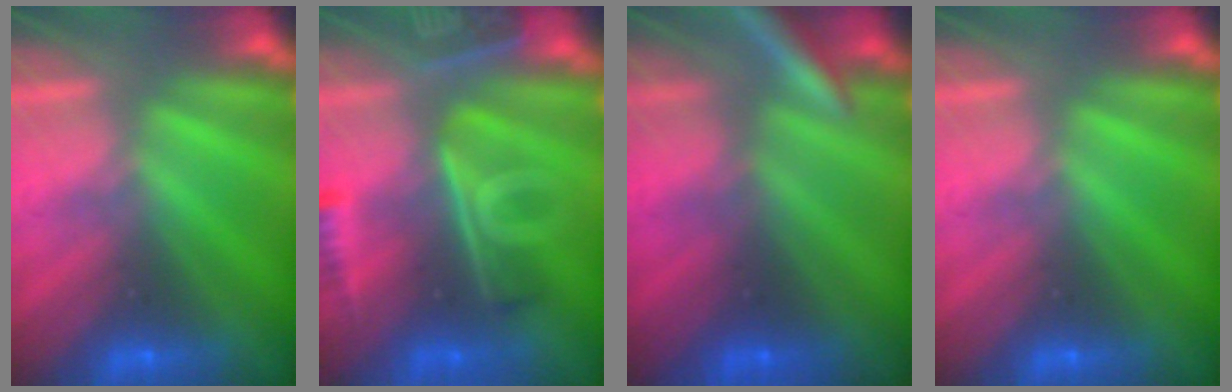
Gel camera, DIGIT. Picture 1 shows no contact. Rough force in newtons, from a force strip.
{"total": 7.0}
{"total": 2.7}
{"total": 0.0}